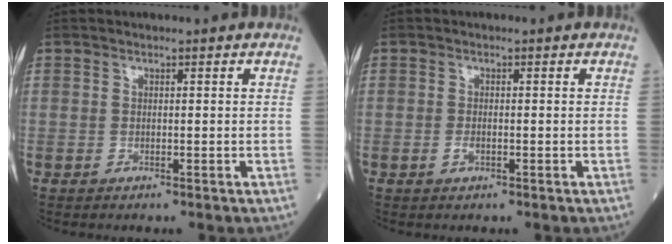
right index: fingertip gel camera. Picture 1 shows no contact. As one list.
[{"total": 1.0, "force": [-0.3, 0.5, 0.8], "torque": [-0.016, 0.000, -0.005]}]